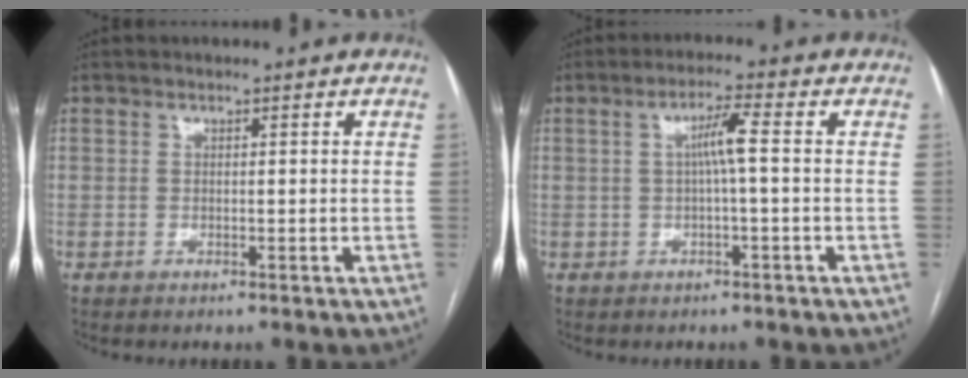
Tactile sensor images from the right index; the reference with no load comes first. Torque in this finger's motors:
{"motor_torque": [0.59, 0.00, 0.14, 0.09]}